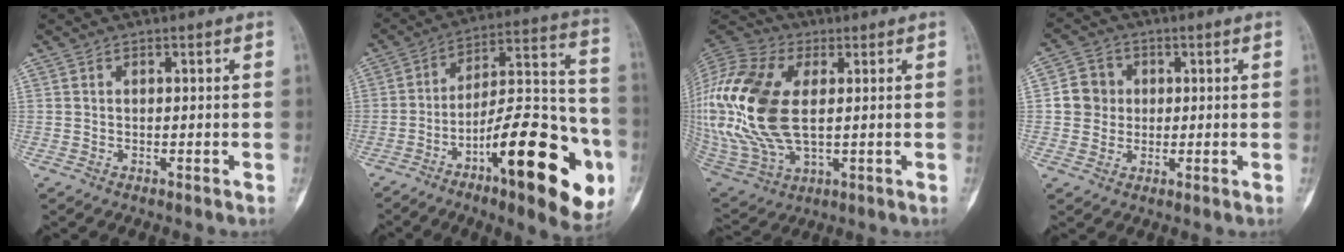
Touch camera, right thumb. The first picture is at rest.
{"total": 26.3, "force": [-10.7, 7.8, 22.8], "torque": [-0.299, 0.058, -0.158]}
{"total": 26.3, "force": [2.5, 14.8, 21.6], "torque": [-0.511, -0.004, 0.054]}
{"total": 5.9, "force": [0.5, 5.6, 1.8], "torque": [-0.003, 0.006, 0.001]}